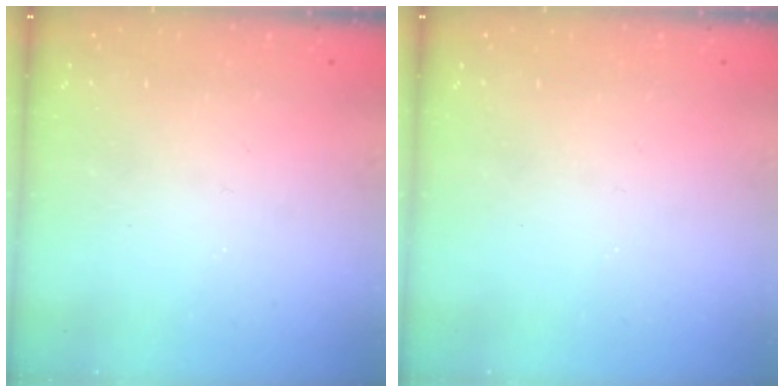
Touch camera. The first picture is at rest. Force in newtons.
{"total": 0.0}